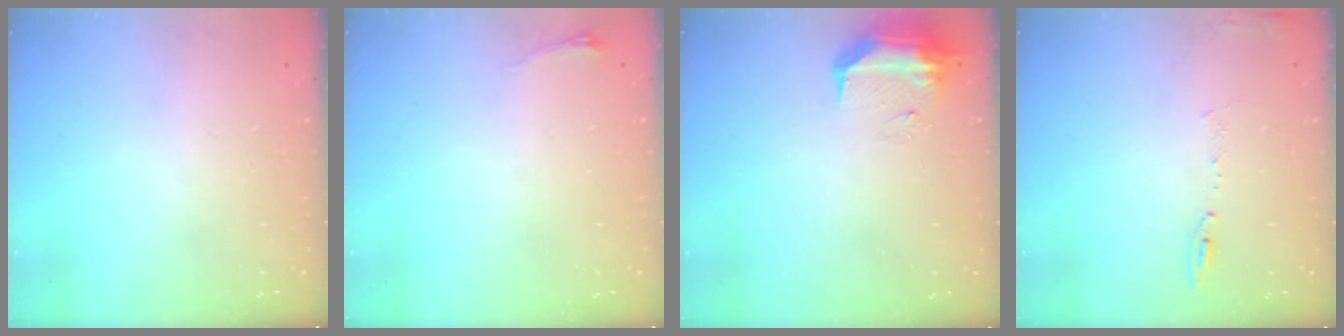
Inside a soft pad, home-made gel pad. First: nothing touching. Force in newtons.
{"total": 3.1, "press": 3.0, "slide": 0.9}
{"total": 15.7, "press": 10.5, "slide": 11.7}
{"total": 8.3, "press": 8.3, "slide": 0.9}